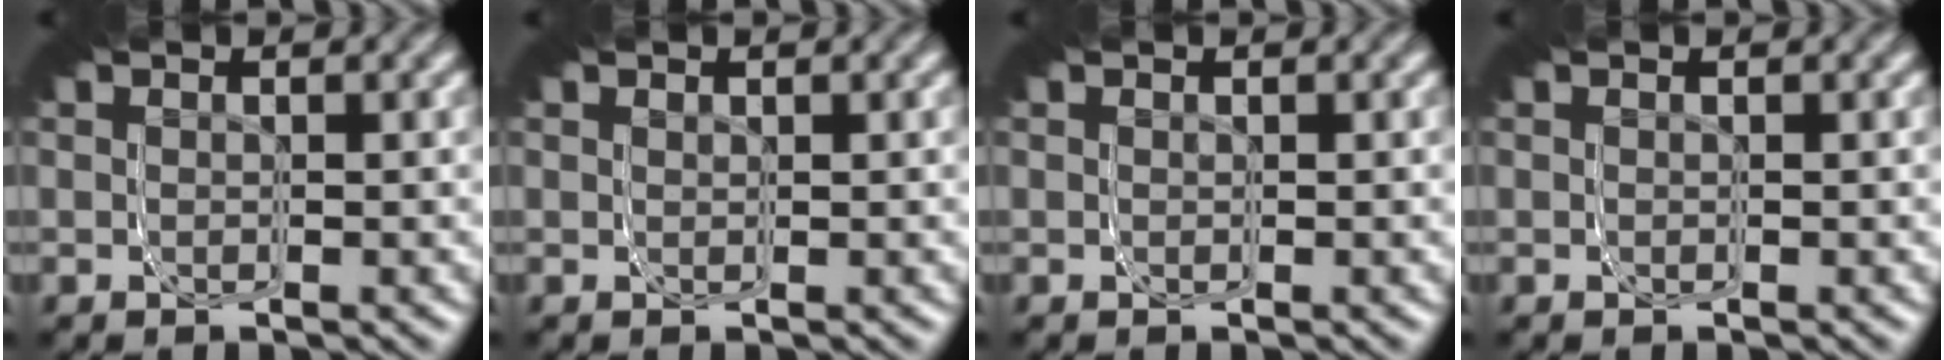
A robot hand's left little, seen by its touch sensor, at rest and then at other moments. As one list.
[{"total": 0.5, "force": [0.3, 0.4, 0.1], "torque": [-0.008, -0.003, 0.004]}, {"total": 0.0}, {"total": 0.0}]